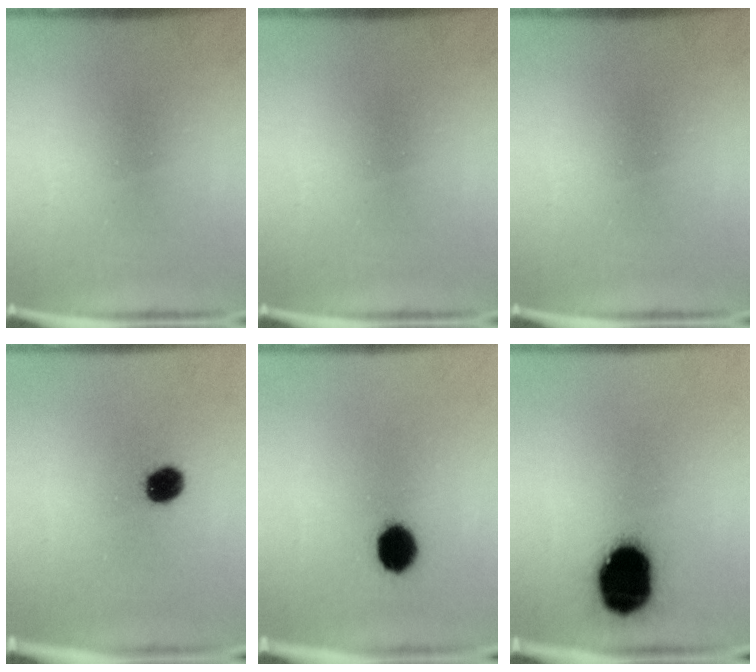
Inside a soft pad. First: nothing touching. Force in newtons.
{"total": 0.0}
{"total": 0.0}
{"total": 5.9}
{"total": 8.0}
{"total": 19.2}